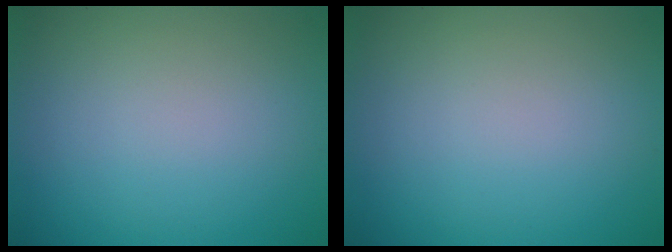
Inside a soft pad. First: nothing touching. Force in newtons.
{"total": 0.0}